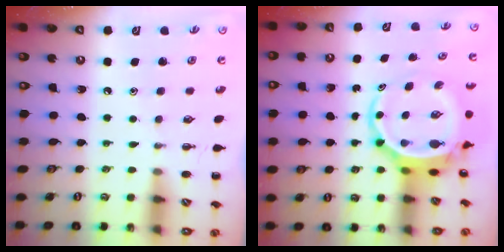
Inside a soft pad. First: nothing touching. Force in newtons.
{"total": 5.9, "press": 5.6, "slide": 1.8}